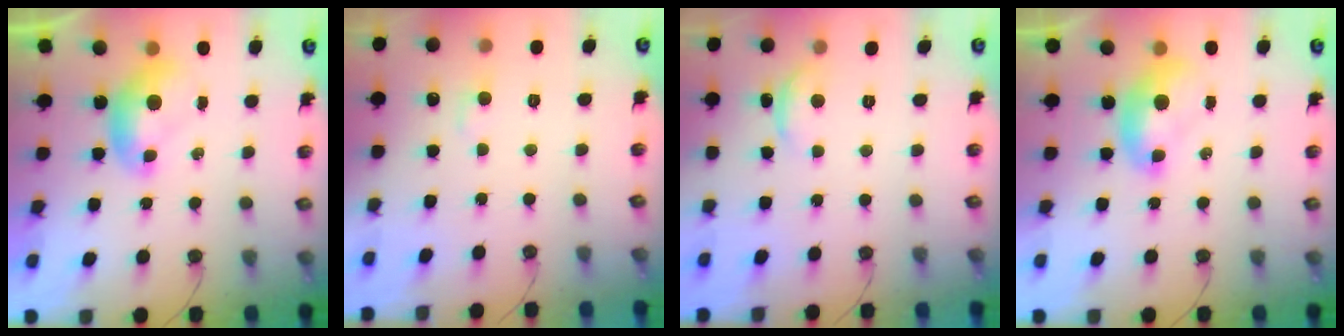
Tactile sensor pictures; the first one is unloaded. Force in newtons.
{"total": 2.7, "press": 2.6, "slide": 0.5}
{"total": 0.6, "press": 0.1, "slide": 0.6}
{"total": 1.6, "press": 1.6, "slide": 0.2}